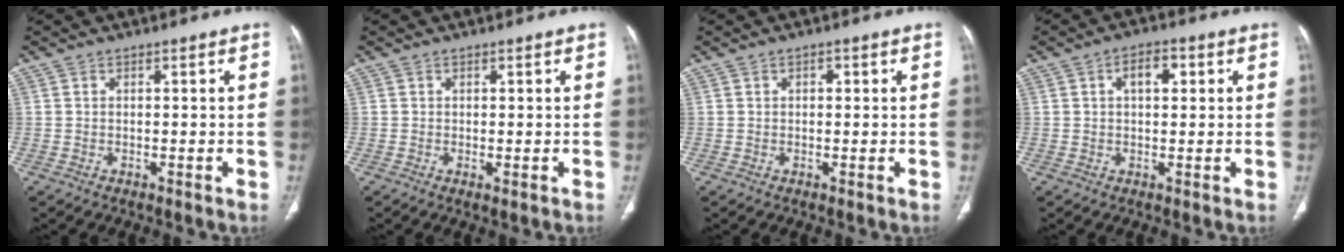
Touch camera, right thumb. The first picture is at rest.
{"total": 0.8, "force": [-0.2, 0.3, 0.7], "torque": [-0.017, -0.004, -0.002]}
{"total": 1.0, "force": [0.4, 0.6, 0.8], "torque": [-0.008, -0.002, 0.004]}
{"total": 4.7, "force": [1.4, 2.5, 3.7], "torque": [-0.046, 0.003, 0.018]}